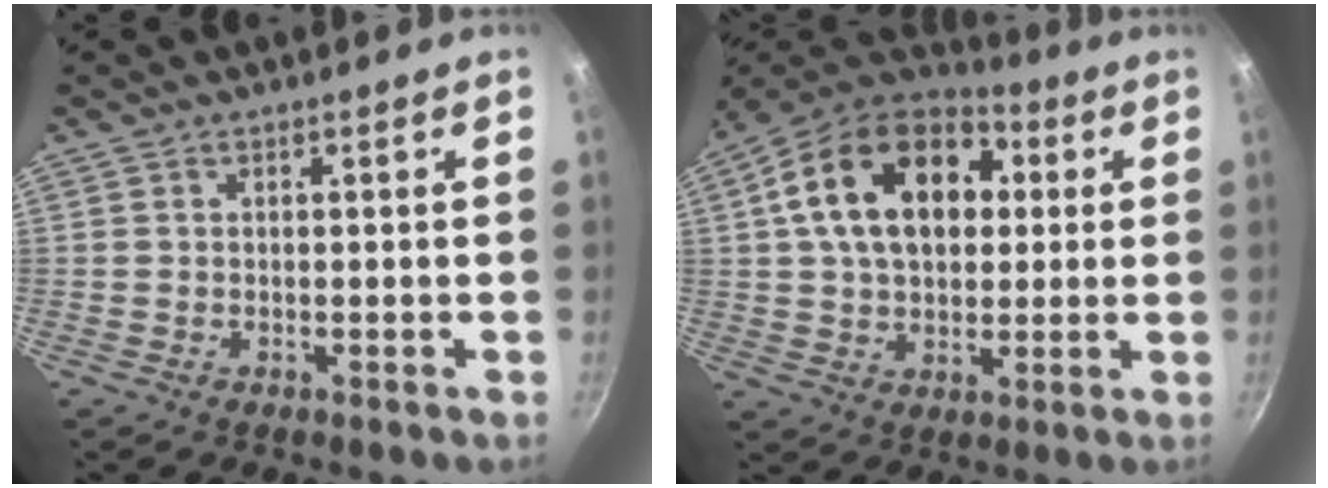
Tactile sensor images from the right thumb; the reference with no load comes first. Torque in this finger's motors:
{"motor_torque": [-0.20, 3.73, 0.88, -0.19, 0.39]}